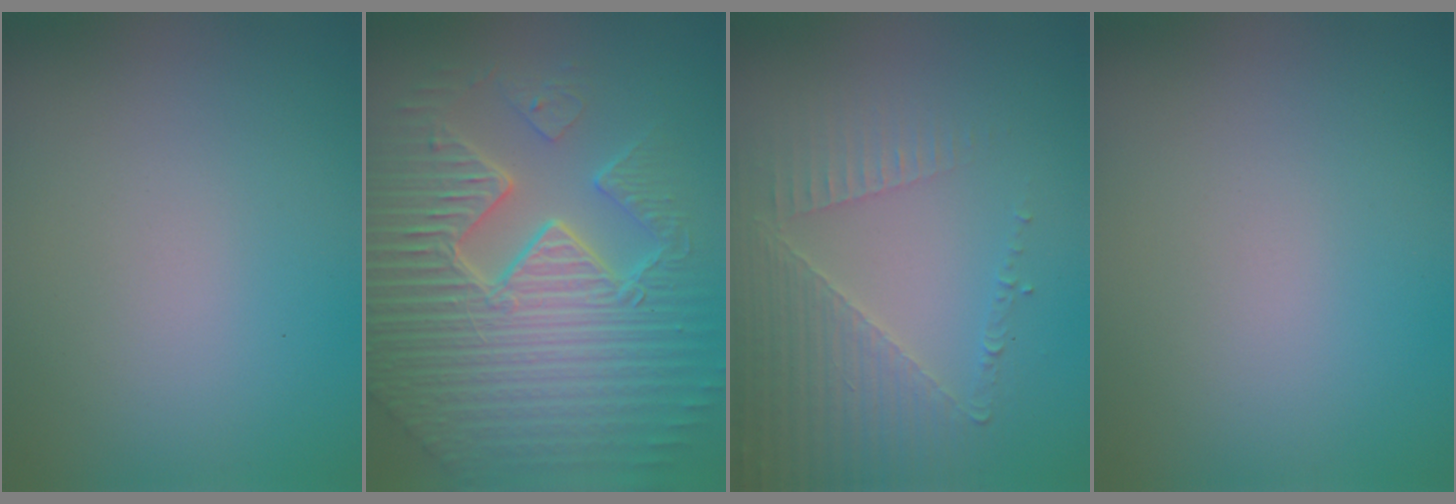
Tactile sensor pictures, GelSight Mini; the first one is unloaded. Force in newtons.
{"total": 10.8, "press": 7.0, "slide": 8.3}
{"total": 3.5, "press": 3.3, "slide": 1.2}
{"total": 0.0}